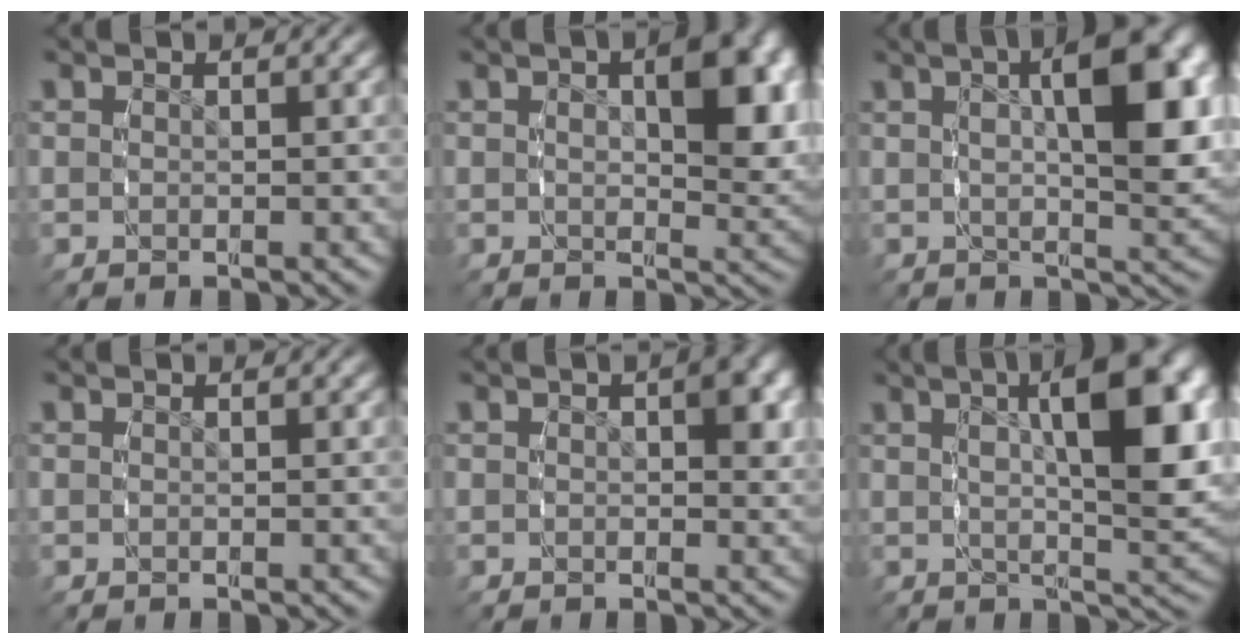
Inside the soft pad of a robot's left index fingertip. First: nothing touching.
{"total": 5.4, "force": [0.8, 2.3, 4.8], "torque": [-0.063, -0.011, 0.018]}
{"total": 9.1, "force": [1.7, 3.3, 8.3], "torque": [-0.114, 0.003, 0.030]}
{"total": 0.0}
{"total": 2.1, "force": [0.3, 0.9, 1.9], "torque": [-0.023, -0.002, 0.007]}
{"total": 10.3, "force": [2.4, 3.5, 9.4], "torque": [-0.129, 0.010, 0.039]}